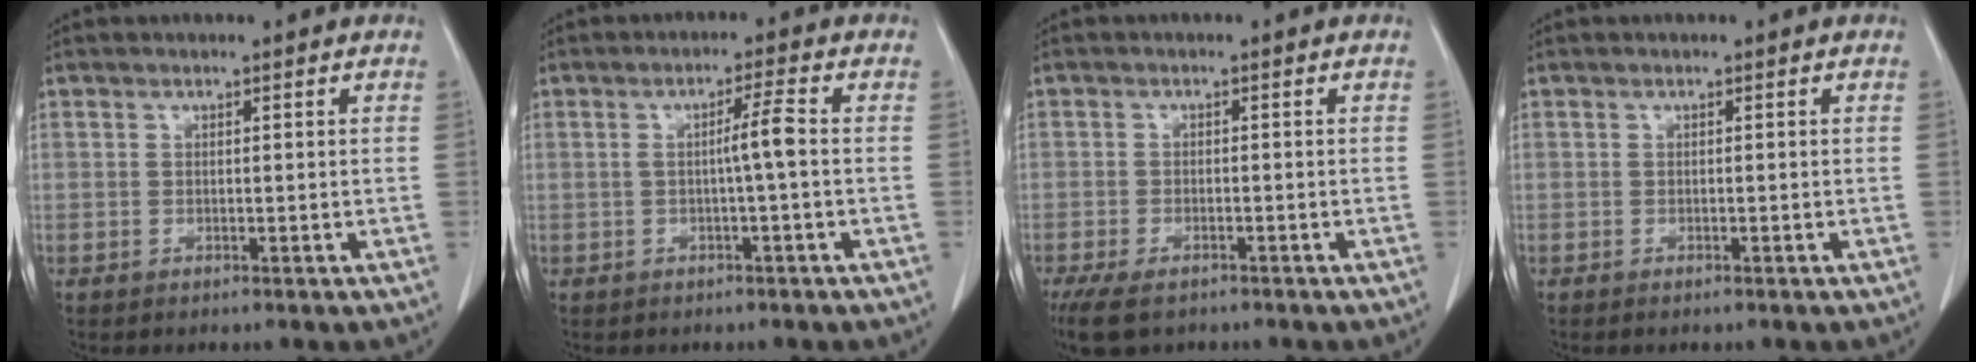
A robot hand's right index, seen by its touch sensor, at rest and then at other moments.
{"total": 3.7, "force": [-0.3, 0.0, 3.7], "torque": [-0.068, 0.009, -0.002]}
{"total": 8.1, "force": [-5.7, 3.6, 4.5], "torque": [-0.087, -0.012, -0.089]}
{"total": 0.7, "force": [-0.3, 0.4, 0.6], "torque": [-0.015, -0.002, -0.003]}